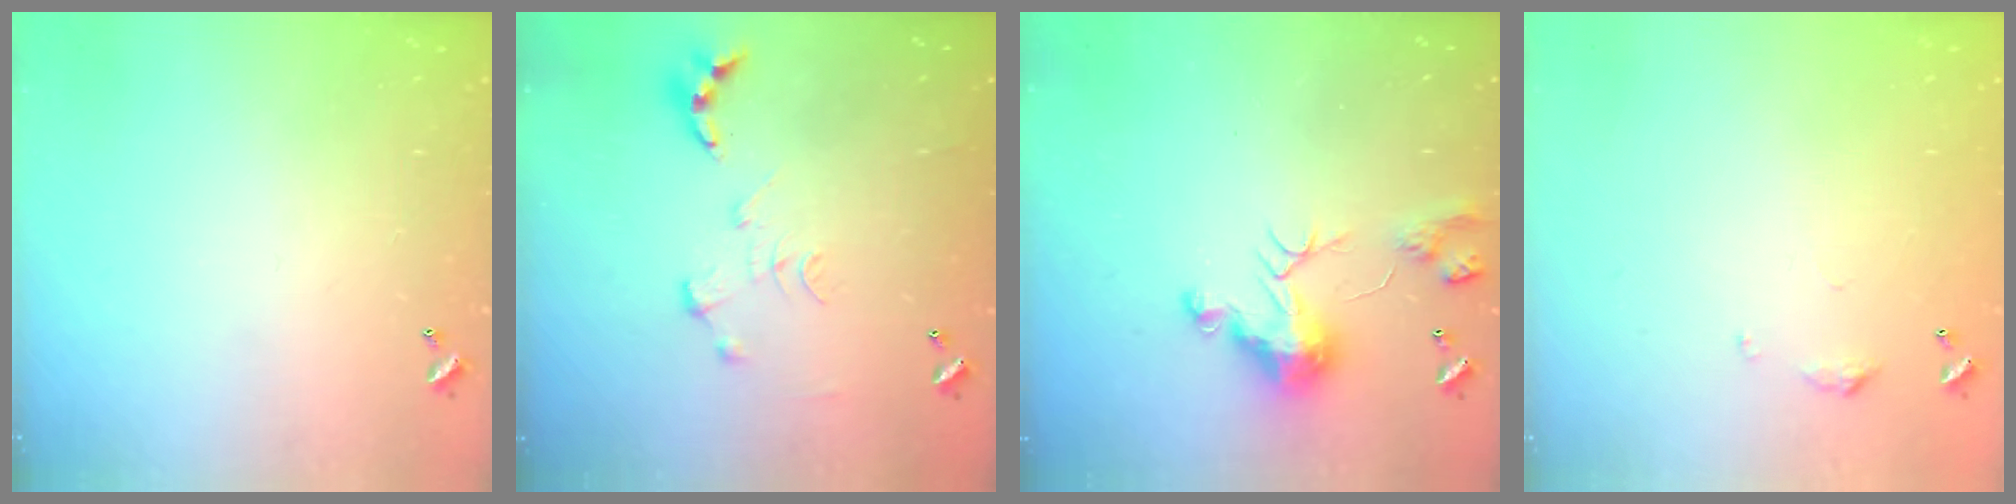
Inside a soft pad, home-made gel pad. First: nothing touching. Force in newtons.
{"total": 0.0}
{"total": 11.0, "press": 11.0, "slide": 0.7}
{"total": 5.0, "press": 4.9, "slide": 0.8}